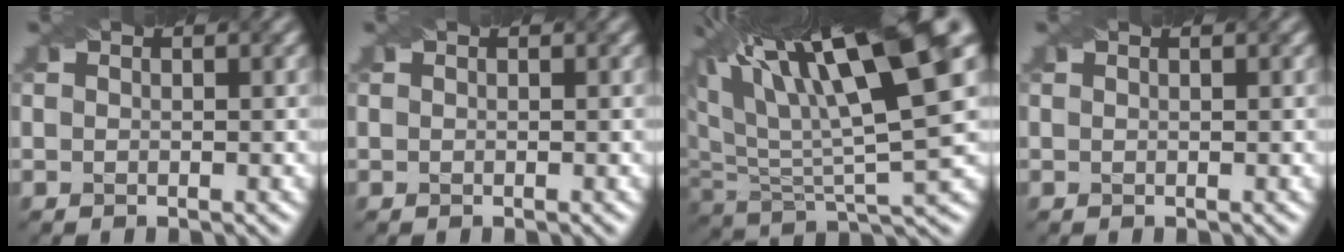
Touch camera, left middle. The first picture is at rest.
{"total": 0.0}
{"total": 15.5, "force": [8.1, 3.7, 12.7], "torque": [-0.222, 0.016, 0.141]}
{"total": 1.3, "force": [0.8, 0.5, 0.8], "torque": [-0.004, -0.004, -0.002]}